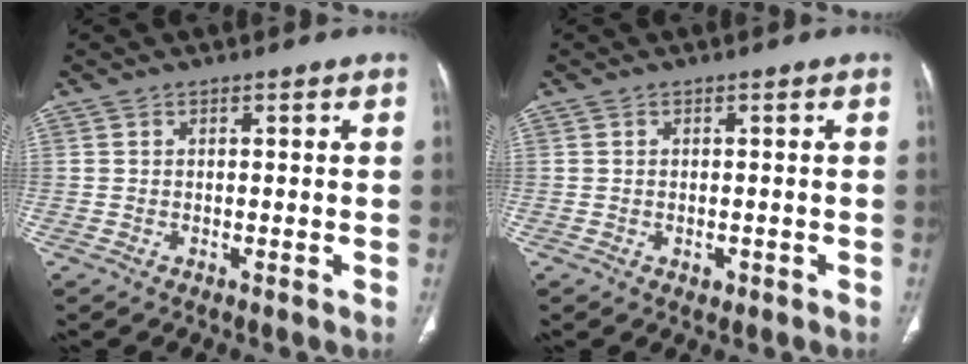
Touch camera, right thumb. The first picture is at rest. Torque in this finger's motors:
{"motor_torque": [-0.23, 0.17, -0.45, 0.32, 0.04]}